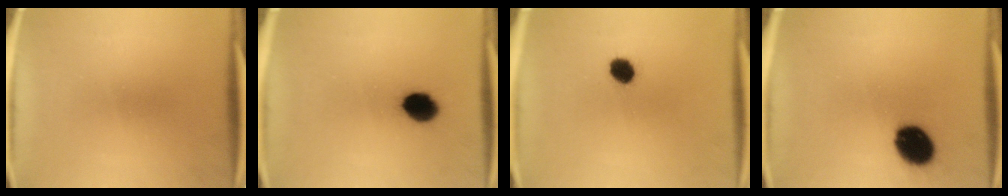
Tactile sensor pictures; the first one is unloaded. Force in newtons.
{"total": 7.3}
{"total": 4.5}
{"total": 11.8}